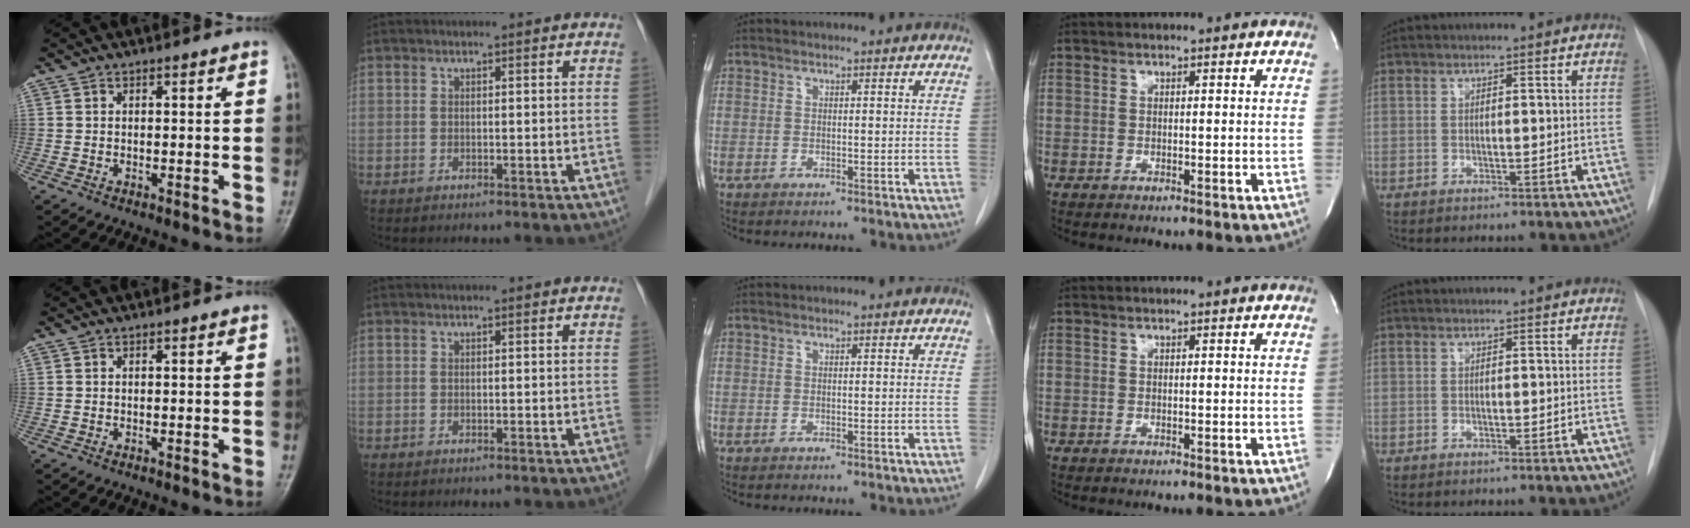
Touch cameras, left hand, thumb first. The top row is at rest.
{}